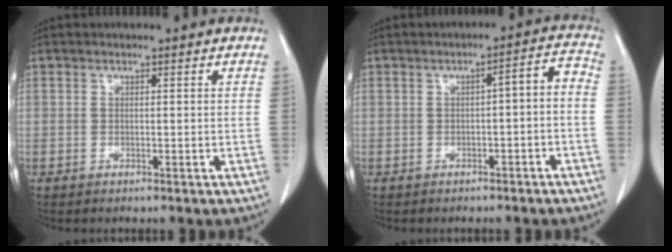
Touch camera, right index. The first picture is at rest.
{"total": 4.4, "force": [-1.5, 1.3, 3.9], "torque": [-0.049, 0.024, -0.020]}